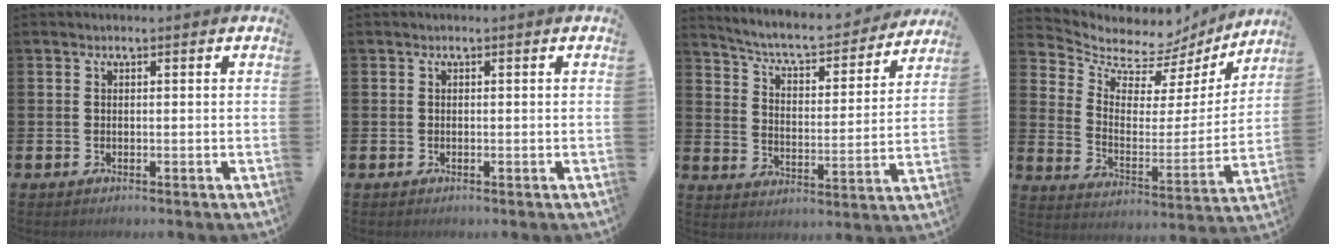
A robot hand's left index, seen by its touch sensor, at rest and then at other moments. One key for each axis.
{"total": 0.0}
{"total": 6.3, "fx": 5.8, "fy": 1.3, "fz": 2.2, "tx": -0.078, "ty": -0.041, "tz": 0.095}
{"total": 7.5, "fx": 6.6, "fy": 3.3, "fz": 1.4, "tx": -0.057, "ty": -0.058, "tz": 0.111}